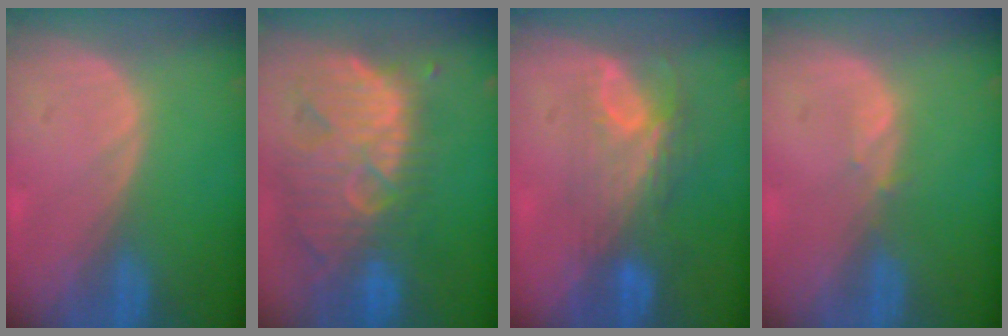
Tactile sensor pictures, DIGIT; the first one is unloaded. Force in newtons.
{"total": 13.1, "press": 11.4, "slide": 6.4}
{"total": 7.8, "press": 6.8, "slide": 3.8}
{"total": 0.8, "press": 0.8, "slide": 0.3}